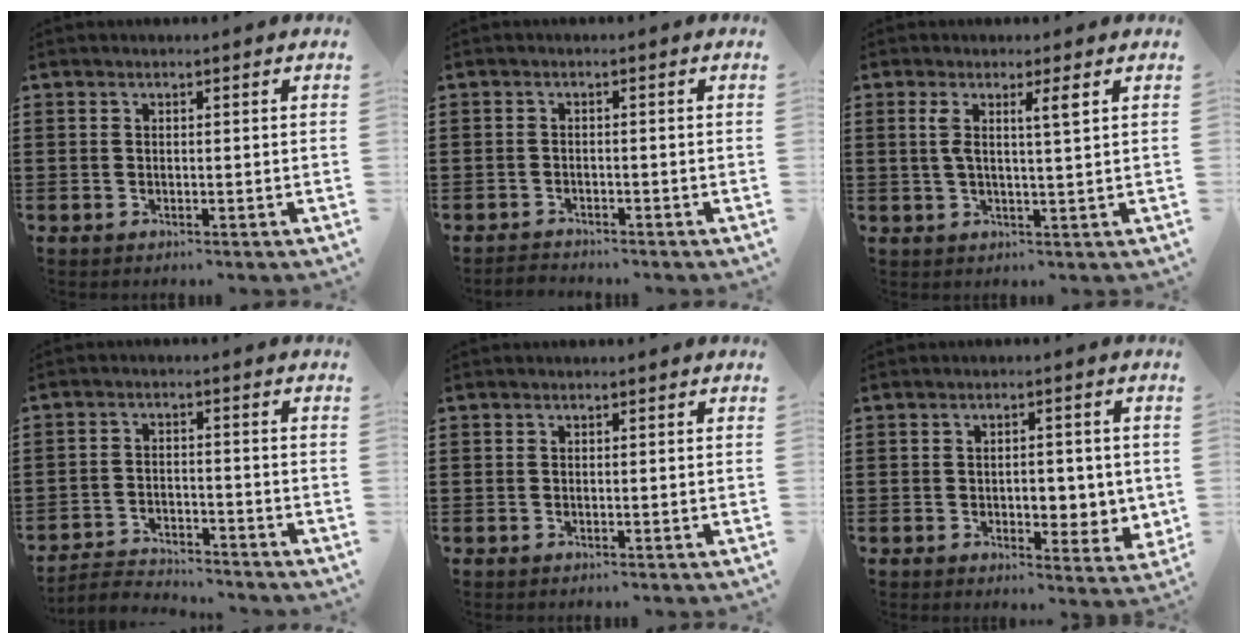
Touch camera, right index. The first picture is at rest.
{"total": 1.6, "force": [-1.6, 0.2, -0.1], "torque": [-0.005, 0.001, -0.035]}
{"total": 3.7, "force": [1.3, 0.1, 3.4], "torque": [-0.062, -0.006, 0.017]}
{"total": 3.4, "force": [-3.3, 0.6, 0.3], "torque": [-0.019, 0.002, -0.074]}
{"total": 0.0}
{"total": 4.5, "force": [0.0, 2.8, 3.5], "torque": [-0.049, 0.002, -0.008]}